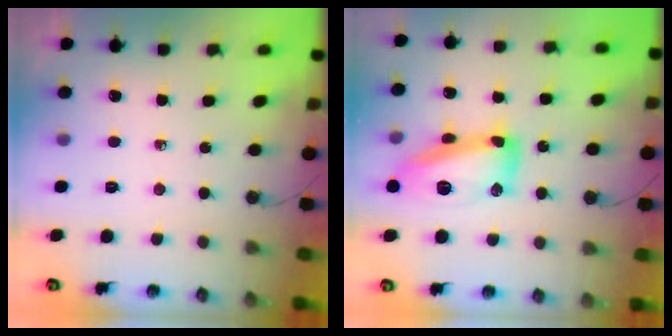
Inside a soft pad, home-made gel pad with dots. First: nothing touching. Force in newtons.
{"total": 15.5, "press": 15.5, "slide": 1.1}